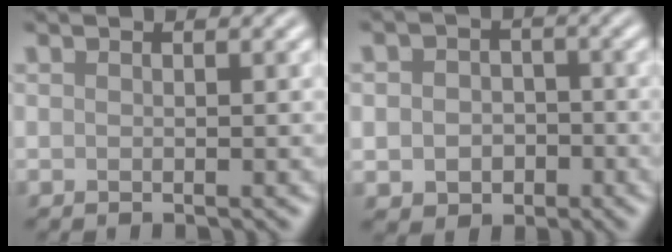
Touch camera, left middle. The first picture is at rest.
{"total": 3.7, "force": [-0.8, 3.1, 1.9], "torque": [-0.018, -0.008, -0.016]}